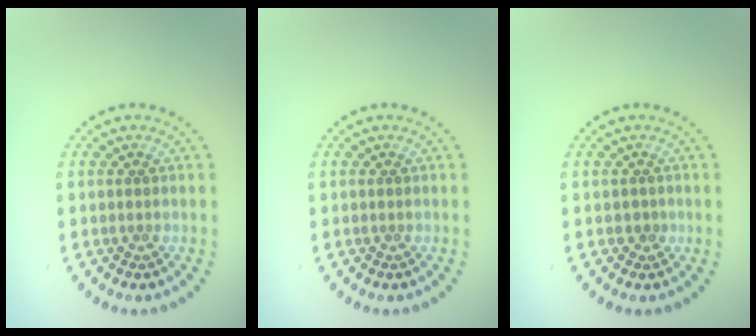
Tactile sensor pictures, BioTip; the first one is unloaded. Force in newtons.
{"total": 0.0}
{"total": 0.5, "press": 0.3, "slide": 0.4}